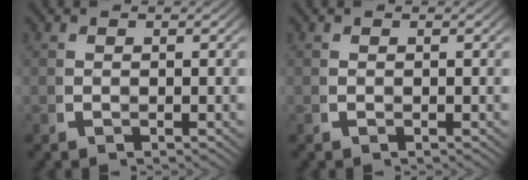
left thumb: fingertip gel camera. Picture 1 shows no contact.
{"total": 0.0}